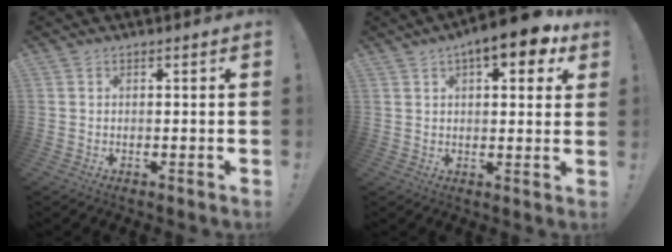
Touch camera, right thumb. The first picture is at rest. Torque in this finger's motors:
{"motor_torque": [0.87, 0.88, 0.58, 0.61, 0.24]}